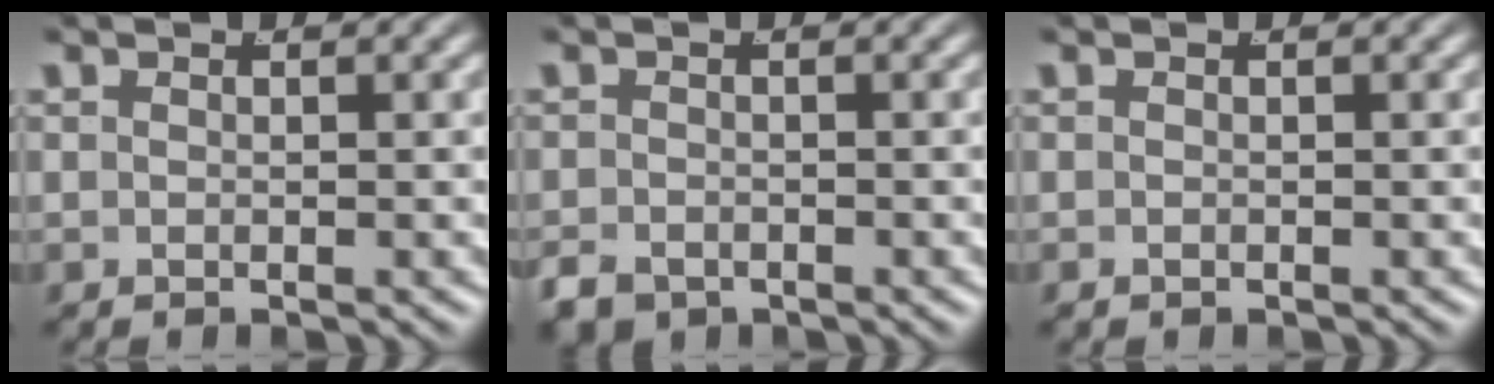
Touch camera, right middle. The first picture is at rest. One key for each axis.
{"total": 2.5, "fx": -2.1, "fy": 1.3, "fz": 0.5, "tx": -0.009, "ty": -0.018, "tz": -0.029}
{"total": 1.3, "fx": -0.6, "fy": -1.1, "fz": -0.3, "tx": 0.015, "ty": -0.020, "tz": 0.003}